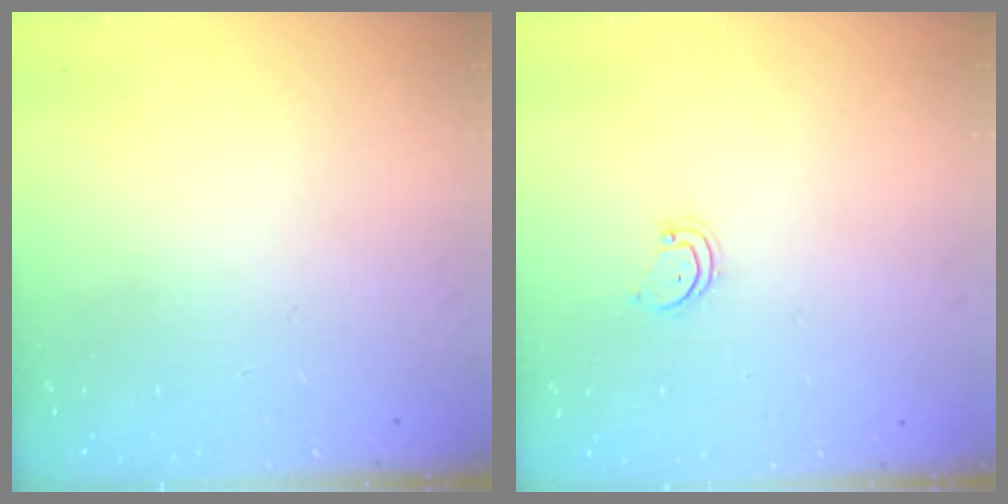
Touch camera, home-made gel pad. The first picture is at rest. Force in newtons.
{"total": 1.9, "press": 1.9, "slide": 0.2}